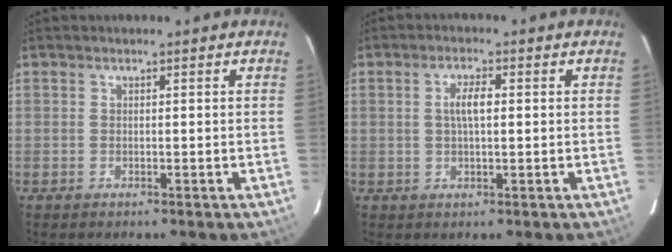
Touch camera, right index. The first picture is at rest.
{"total": 3.5, "force": [0.4, 1.0, 3.3], "torque": [-0.064, 0.005, 0.009]}